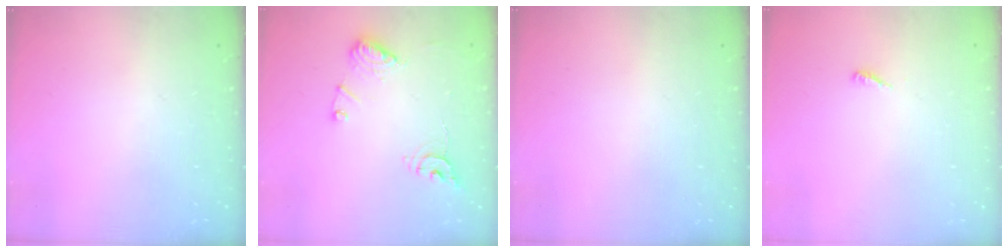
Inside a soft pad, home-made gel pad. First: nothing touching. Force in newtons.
{"total": 12.1, "press": 12.0, "slide": 1.2}
{"total": 0.0}
{"total": 3.2, "press": 3.2, "slide": 0.2}